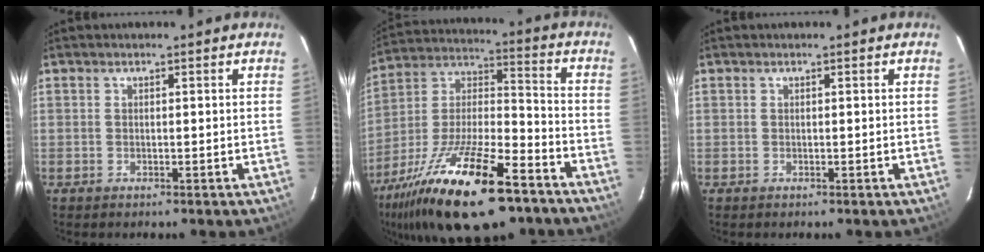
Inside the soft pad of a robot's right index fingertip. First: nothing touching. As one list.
[{"total": 25.8, "force": [-16.4, 8.5, 18.0], "torque": [-0.338, -0.022, -0.273]}, {"total": 0.0}]